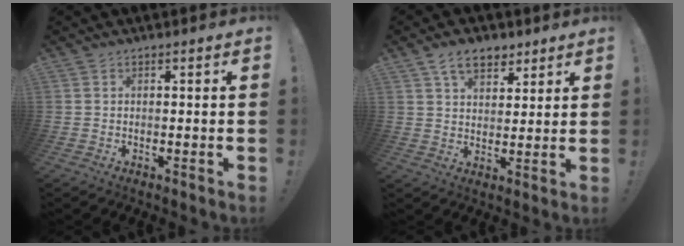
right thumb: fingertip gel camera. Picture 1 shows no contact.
{"total": 8.8, "force": [5.5, 5.3, 4.4], "torque": [-0.062, -0.019, 0.104]}